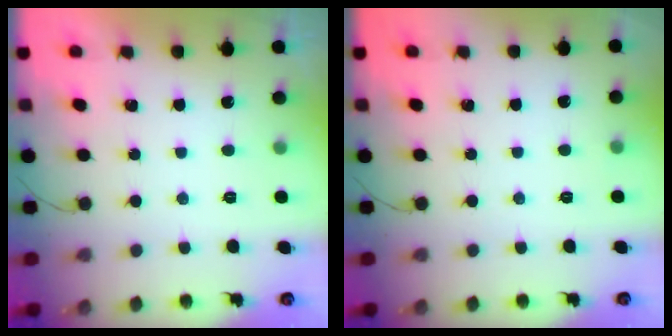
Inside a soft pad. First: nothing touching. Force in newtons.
{"total": 2.4, "press": 1.6, "slide": 1.8}